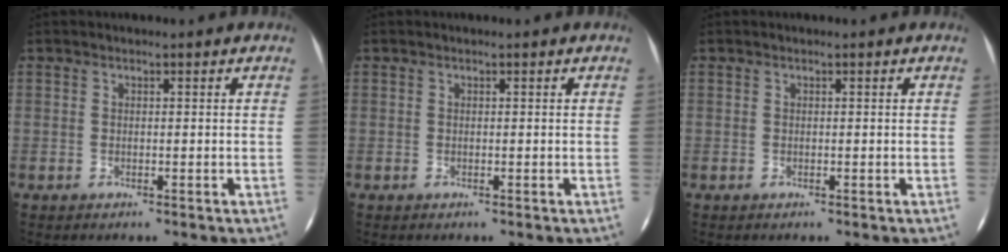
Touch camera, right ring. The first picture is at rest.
{"total": 0.0}
{"total": 0.0}